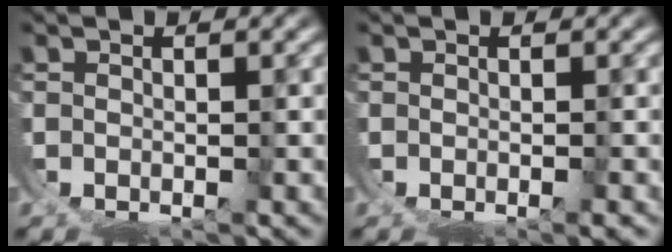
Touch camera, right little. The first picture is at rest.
{"total": 1.1, "force": [-0.5, 0.2, 0.9], "torque": [-0.012, 0.000, -0.004]}